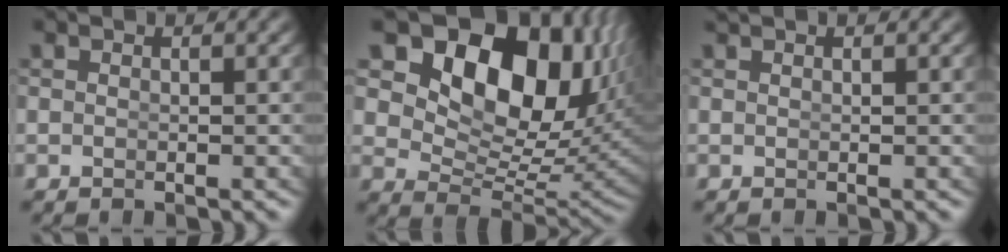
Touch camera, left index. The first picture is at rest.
{"total": 18.5, "force": [5.8, 11.5, 13.3], "torque": [-0.227, 0.000, 0.086]}
{"total": 0.7, "force": [0.5, -0.5, 0.2], "torque": [0.004, 0.002, 0.009]}